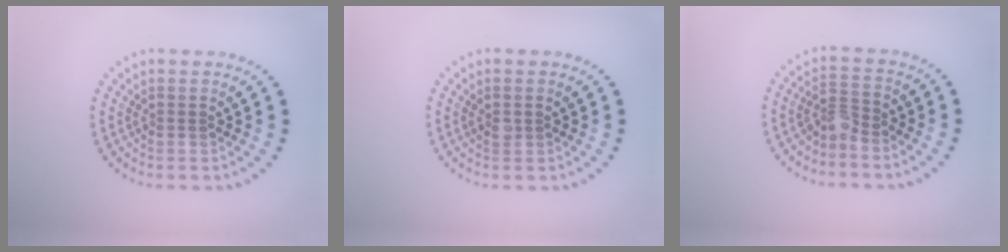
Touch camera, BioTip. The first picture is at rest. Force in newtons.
{"total": 0.5, "press": 0.4, "slide": 0.3}
{"total": 2.0, "press": 1.5, "slide": 1.3}